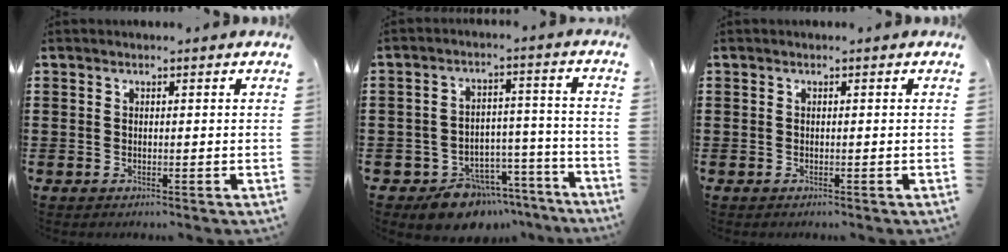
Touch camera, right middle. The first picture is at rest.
{"total": 8.4, "force": [-7.3, 3.7, 1.8], "torque": [-0.022, 0.043, -0.131]}
{"total": 0.0}